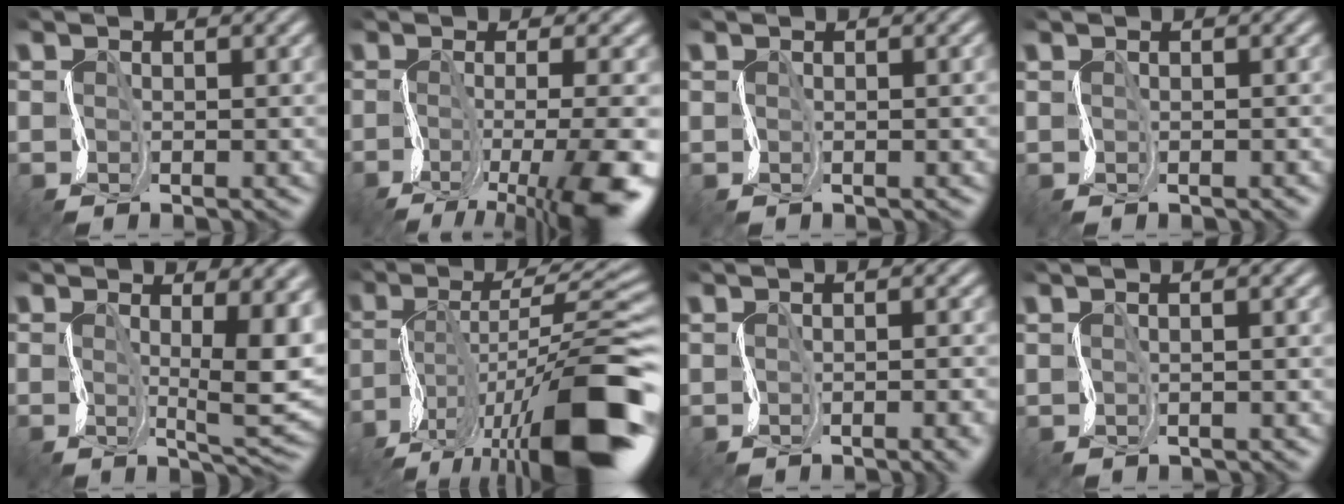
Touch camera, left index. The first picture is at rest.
{"total": 9.9, "force": [-4.0, 2.7, 8.6], "torque": [-0.133, -0.004, -0.066]}
{"total": 0.7, "force": [0.3, 0.3, 0.6], "torque": [0.001, 0.004, 0.007]}
{"total": 0.8, "force": [0.1, 0.4, 0.7], "torque": [0.005, 0.002, 0.004]}
{"total": 7.5, "force": [0.8, 2.0, 7.1], "torque": [-0.110, -0.007, 0.019]}
{"total": 13.7, "force": [-6.0, 4.7, 11.4], "torque": [-0.195, 0.023, -0.100]}
{"total": 4.5, "force": [-0.4, 2.0, 4.0], "torque": [-0.018, 0.008, -0.002]}
{"total": 2.1, "force": [1.3, 1.0, 1.3], "torque": [-0.012, 0.016, 0.000]}